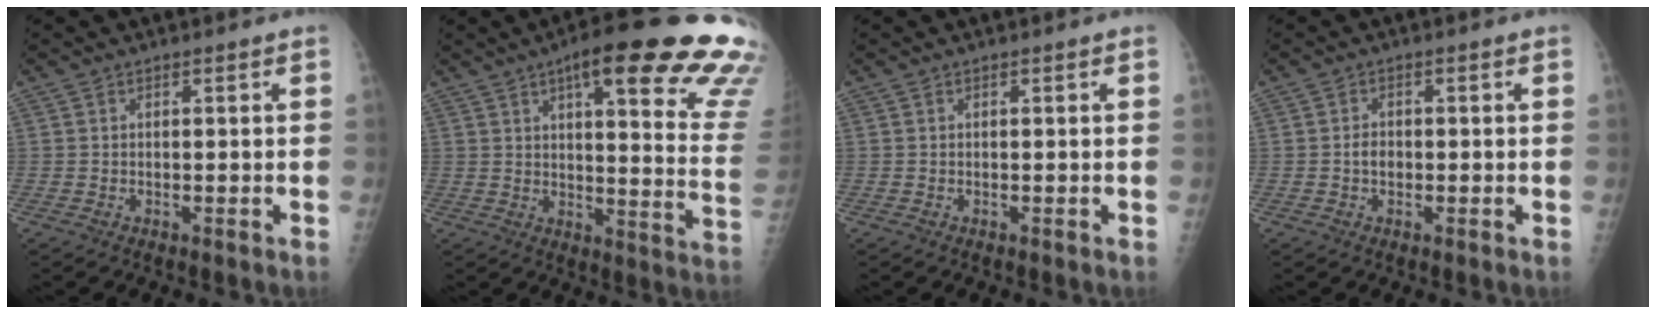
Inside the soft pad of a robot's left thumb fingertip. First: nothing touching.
{"total": 26.9, "force": [17.5, 5.2, 19.8], "torque": [-0.200, -0.070, 0.215]}
{"total": 0.0}
{"total": 2.0, "force": [-0.4, 1.6, 1.2], "torque": [-0.011, 0.006, -0.007]}